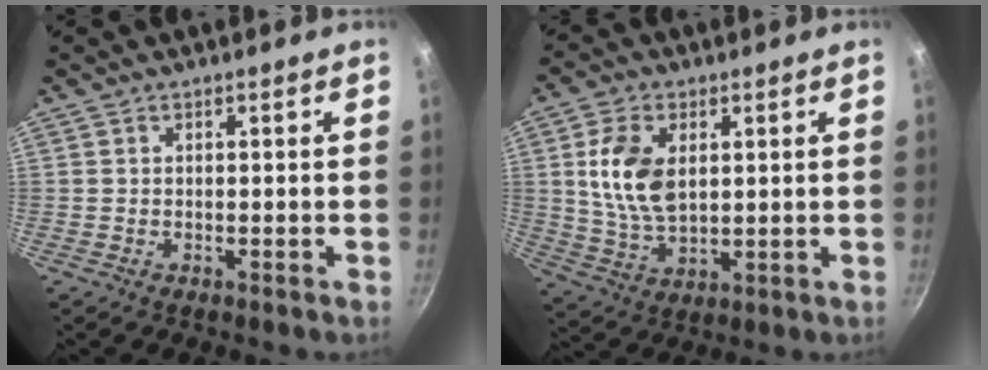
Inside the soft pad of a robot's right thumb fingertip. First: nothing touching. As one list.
[{"total": 11.3, "force": [2.4, 6.9, 8.6], "torque": [-0.155, -0.014, 0.052]}]